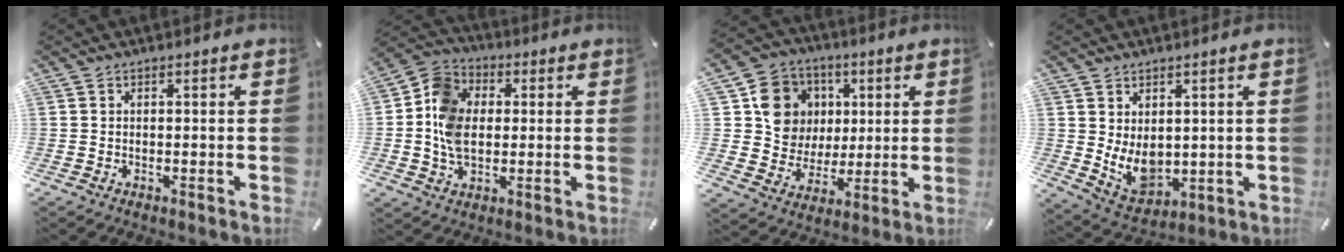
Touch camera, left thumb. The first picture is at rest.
{"total": 11.7, "force": [-0.2, 9.4, 6.9], "torque": [-0.169, 0.022, -0.002]}
{"total": 12.3, "force": [3.1, 11.4, 3.3], "torque": [-0.054, -0.005, 0.067]}
{"total": 8.3, "force": [1.6, 6.5, 4.8], "torque": [-0.093, -0.020, 0.034]}